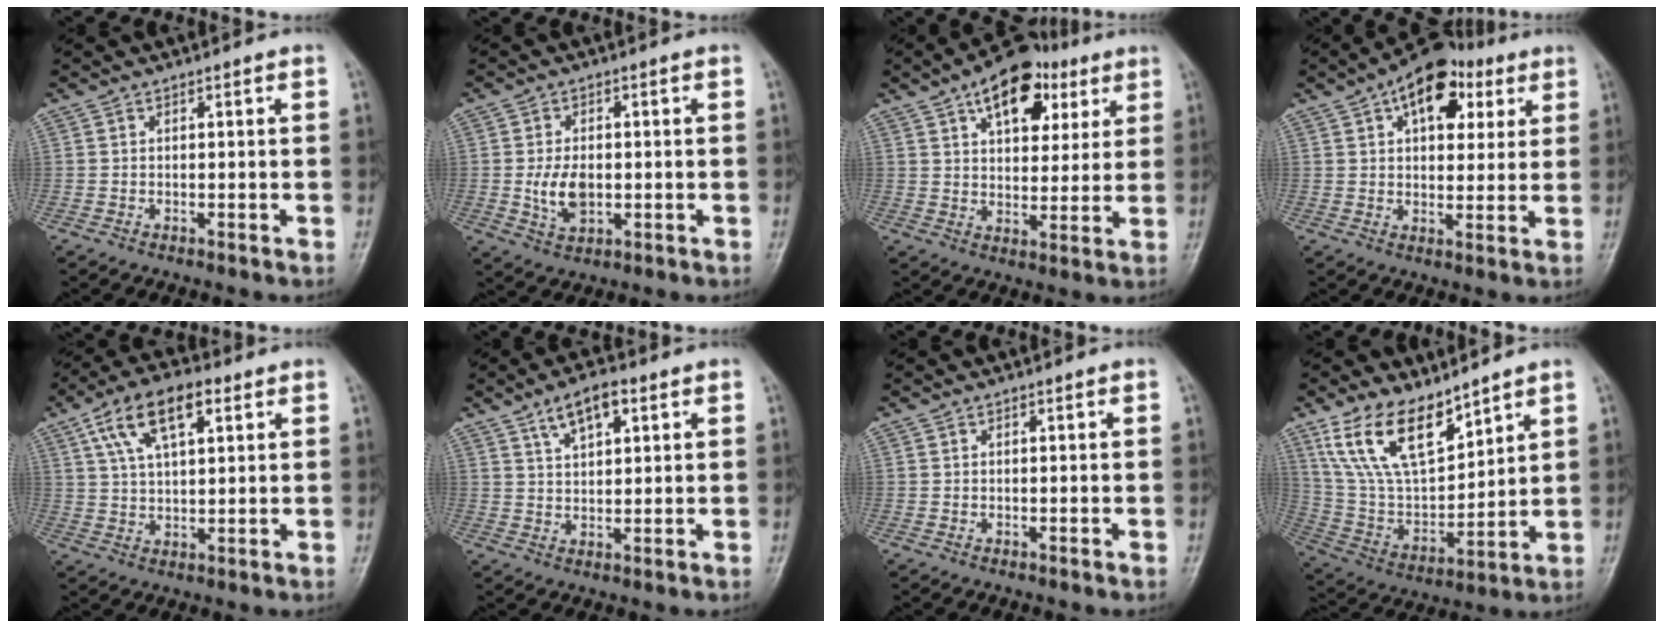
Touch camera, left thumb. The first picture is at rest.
{"total": 6.1, "force": [-0.6, 3.8, 4.7], "torque": [-0.079, -0.005, -0.005]}
{"total": 14.5, "force": [7.4, 8.1, 9.4], "torque": [-0.099, -0.012, 0.111]}
{"total": 13.2, "force": [6.2, 7.5, 8.9], "torque": [-0.090, -0.001, 0.087]}
{"total": 11.4, "force": [5.1, 5.3, 8.7], "torque": [-0.153, 0.004, 0.089]}
{"total": 6.7, "force": [3.6, 3.0, 4.7], "torque": [-0.072, -0.007, 0.062]}
{"total": 0.0}
{"total": 15.9, "force": [10.7, 7.0, 9.4], "torque": [-0.146, -0.054, 0.226]}